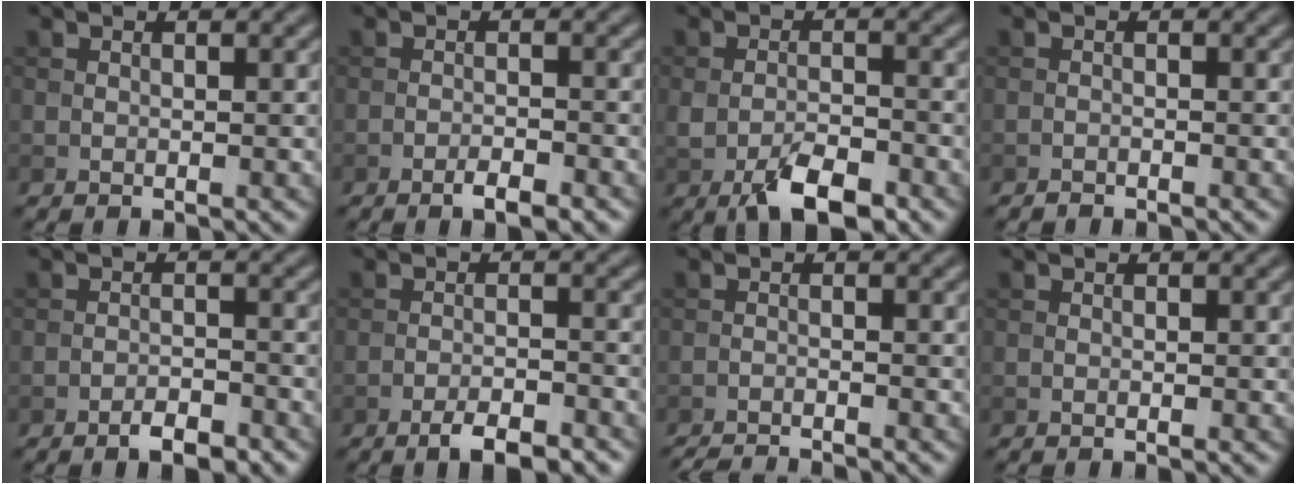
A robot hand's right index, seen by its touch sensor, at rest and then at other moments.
{"total": 2.0, "force": [-1.4, 0.4, 1.4], "torque": [-0.022, 0.002, -0.024]}
{"total": 5.1, "force": [-2.6, 2.2, 3.7], "torque": [-0.072, -0.007, -0.047]}
{"total": 0.6, "force": [-0.6, 0.1, 0.0], "torque": [0.001, 0.000, -0.013]}
{"total": 2.3, "force": [-1.7, 0.7, 1.4], "torque": [-0.018, 0.004, -0.031]}
{"total": 3.5, "force": [-2.6, 0.8, 2.3], "torque": [-0.038, 0.003, -0.043]}
{"total": 3.8, "force": [-3.6, 0.4, 1.1], "torque": [-0.018, -0.012, -0.061]}
{"total": 0.0}